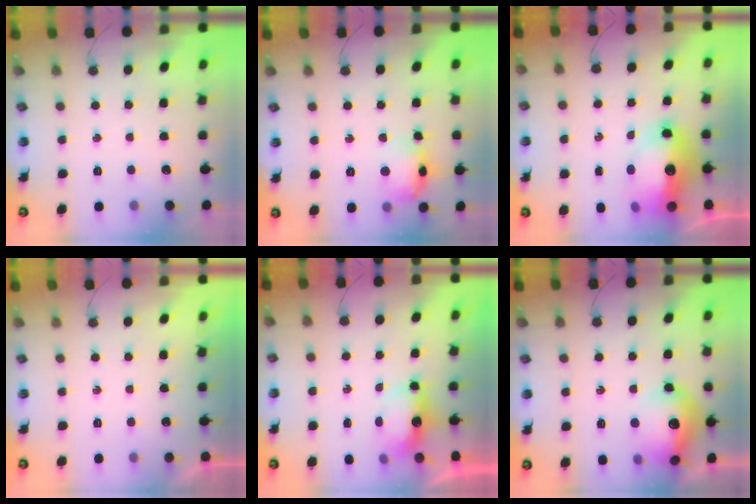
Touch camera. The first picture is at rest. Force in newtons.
{"total": 13.0, "press": 13.0, "slide": 1.1}
{"total": 17.7, "press": 17.7, "slide": 1.7}
{"total": 0.0}
{"total": 6.1, "press": 6.0, "slide": 0.6}
{"total": 16.6, "press": 16.5, "slide": 1.4}